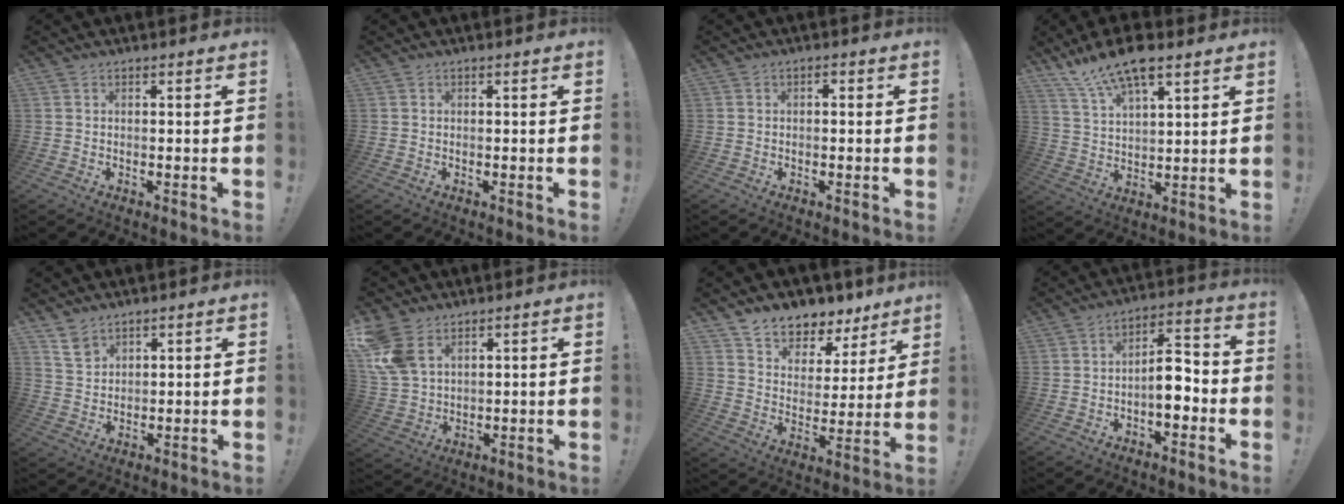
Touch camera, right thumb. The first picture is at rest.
{"total": 0.0}
{"total": 0.9, "force": [-0.6, 0.4, 0.5], "torque": [-0.002, 0.001, -0.015]}
{"total": 12.5, "force": [8.9, 3.9, 7.9], "torque": [-0.148, -0.043, 0.160]}
{"total": 5.7, "force": [4.3, 3.3, 1.9], "torque": [-0.026, -0.024, 0.081]}
{"total": 10.2, "force": [5.5, 6.4, 5.7], "torque": [-0.123, -0.016, 0.113]}
{"total": 7.6, "force": [6.5, 3.8, 1.1], "torque": [-0.027, -0.066, 0.121]}
{"total": 8.8, "force": [-2.6, 4.3, 7.1], "torque": [-0.112, 0.017, -0.043]}